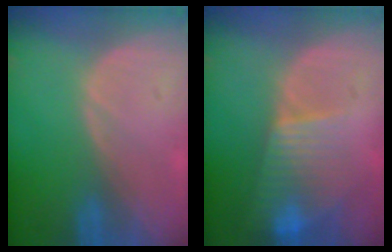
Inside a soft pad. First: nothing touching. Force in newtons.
{"total": 8.0, "press": 6.9, "slide": 4.1}